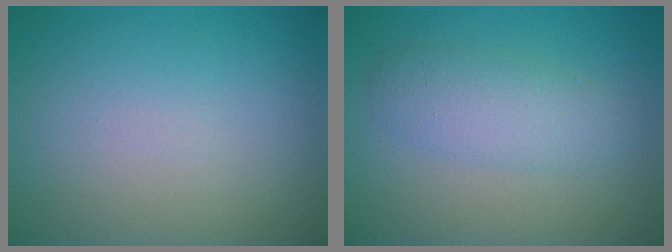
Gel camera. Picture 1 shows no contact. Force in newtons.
{"total": 3.3, "press": 3.3, "slide": 0.1}